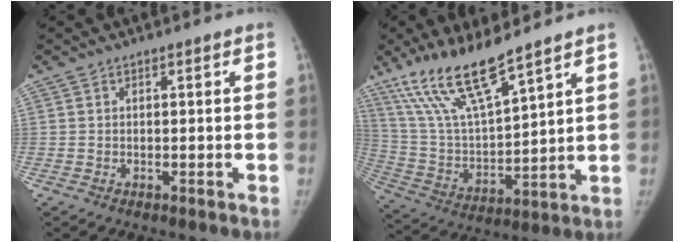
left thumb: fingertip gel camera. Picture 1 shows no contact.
{"total": 16.1, "force": [11.9, 3.2, 10.4], "torque": [-0.188, -0.059, 0.243]}